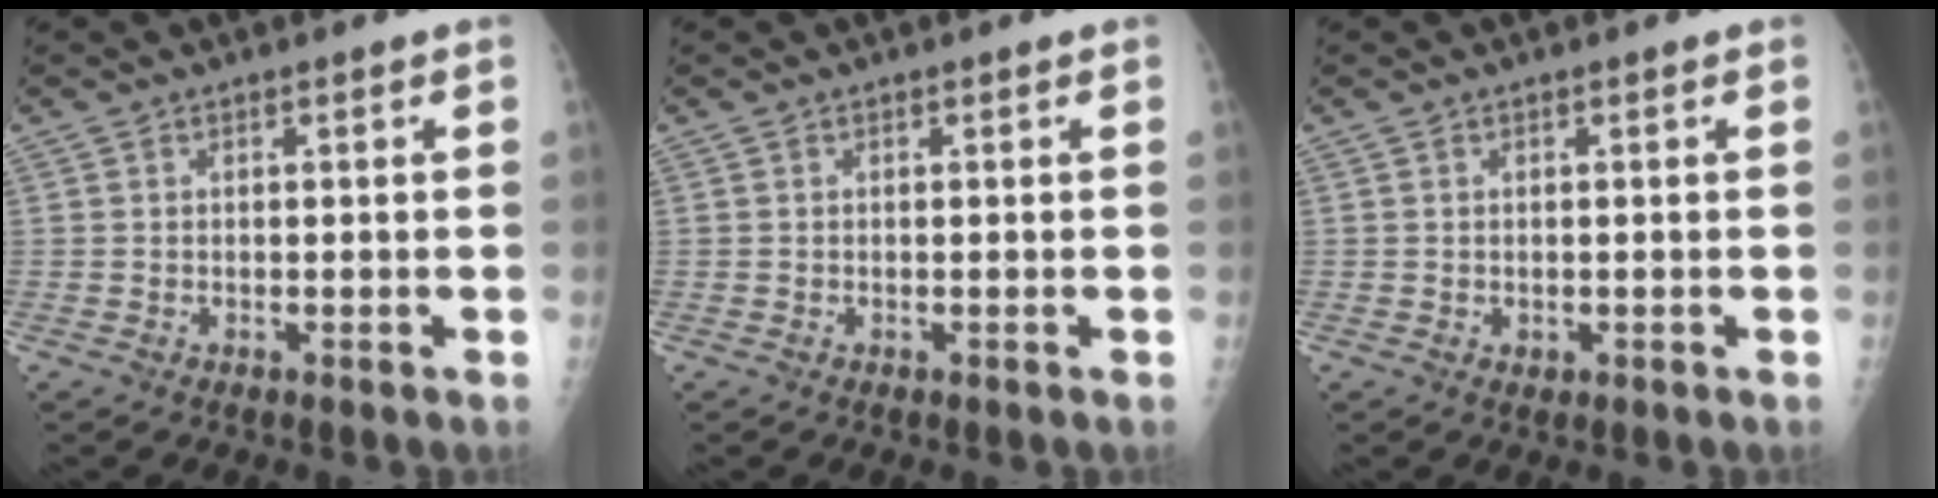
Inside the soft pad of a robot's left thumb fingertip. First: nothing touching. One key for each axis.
{"total": 0.0}
{"total": 0.9, "fx": -0.1, "fy": 0.8, "fz": 0.4, "tx": -0.006, "ty": -0.001, "tz": 0.003}